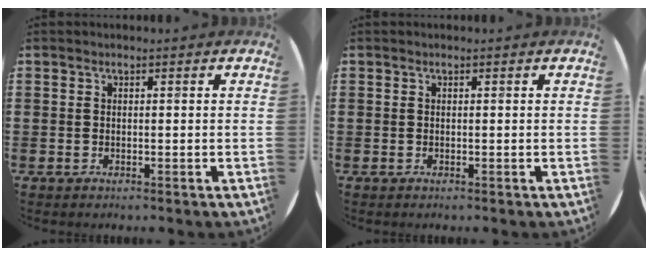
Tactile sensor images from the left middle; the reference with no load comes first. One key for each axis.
{"total": 0.0}